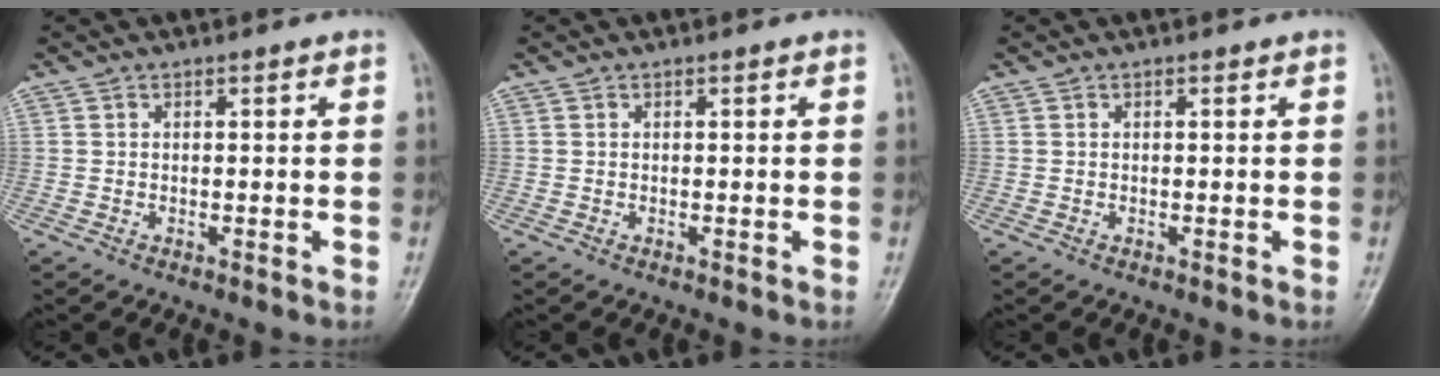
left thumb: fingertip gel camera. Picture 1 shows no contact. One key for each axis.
{"total": 0.0}
{"total": 0.0}